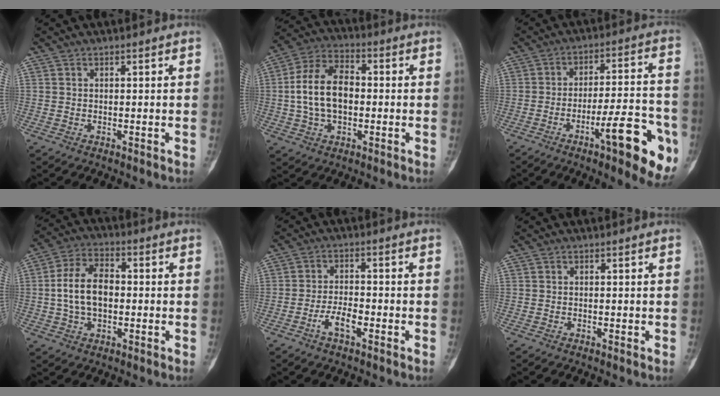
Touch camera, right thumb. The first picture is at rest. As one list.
[{"total": 12.4, "force": [-0.3, 7.9, 9.6], "torque": [-0.172, 0.026, -0.014]}, {"total": 17.7, "force": [-7.4, 4.4, 15.5], "torque": [-0.193, 0.033, -0.101]}, {"total": 10.2, "force": [-0.4, 6.4, 7.9], "torque": [-0.141, 0.022, -0.015]}, {"total": 4.6, "force": [-2.3, 1.8, 3.6], "torque": [-0.067, 0.016, -0.045]}, {"total": 0.0}]